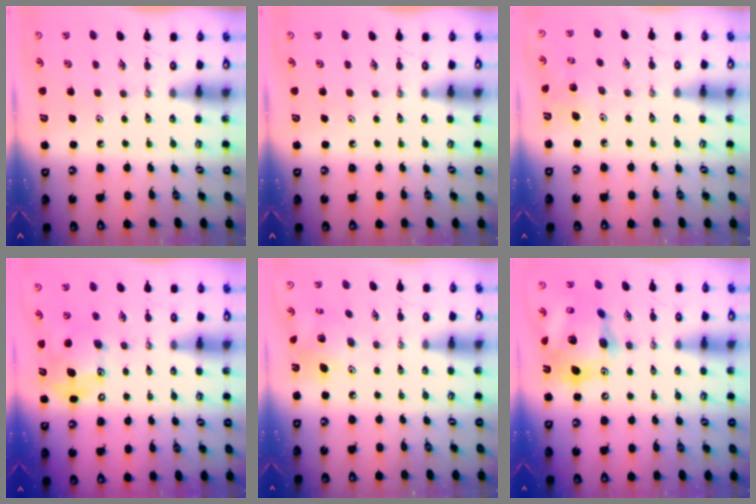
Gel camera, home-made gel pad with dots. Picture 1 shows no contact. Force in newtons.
{"total": 0.0}
{"total": 3.9, "press": 3.9, "slide": 0.4}
{"total": 11.8, "press": 11.3, "slide": 3.3}
{"total": 9.3, "press": 9.3, "slide": 0.7}
{"total": 19.2, "press": 19.0, "slide": 2.3}